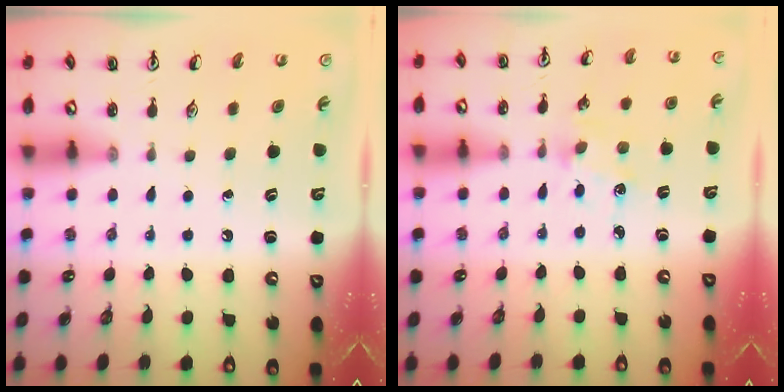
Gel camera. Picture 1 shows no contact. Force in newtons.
{"total": 2.0, "press": 2.0, "slide": 0.3}